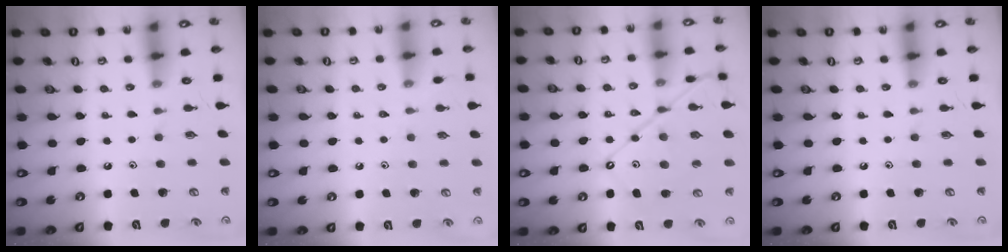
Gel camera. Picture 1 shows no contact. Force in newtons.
{"total": 1.8, "press": 1.7, "slide": 0.4}
{"total": 13.8, "press": 13.7, "slide": 1.6}
{"total": 0.0}